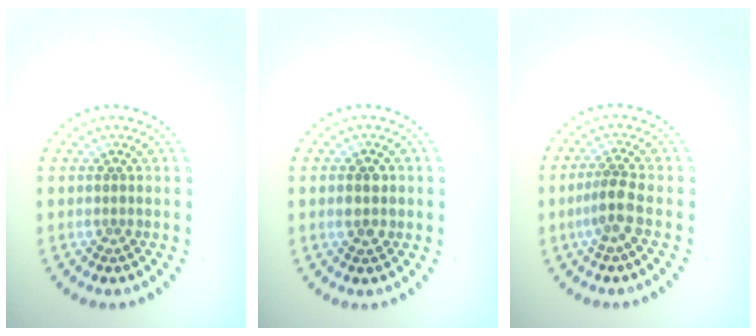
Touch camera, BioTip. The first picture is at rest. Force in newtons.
{"total": 2.3, "press": 2.3, "slide": 0.1}
{"total": 2.2, "press": 1.7, "slide": 1.4}